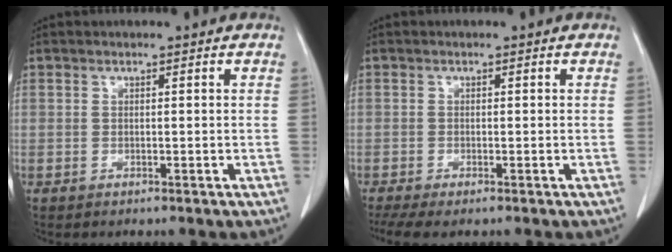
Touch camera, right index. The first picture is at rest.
{"total": 4.6, "force": [-3.4, 1.0, 2.8], "torque": [-0.055, -0.010, -0.059]}